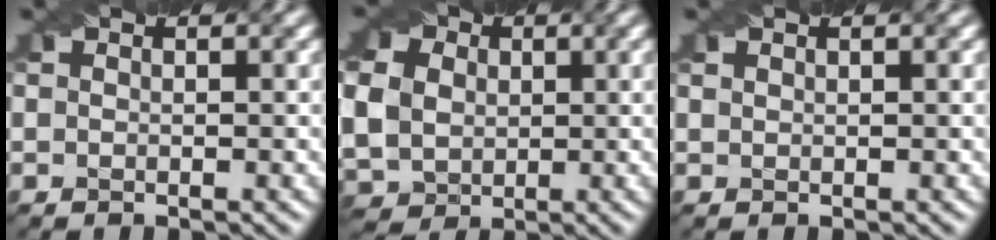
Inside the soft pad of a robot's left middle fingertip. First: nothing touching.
{"total": 9.7, "force": [1.8, 8.0, 5.2], "torque": [-0.105, 0.022, 0.018]}
{"total": 0.9, "force": [0.7, 0.3, 0.4], "torque": [-0.004, -0.006, 0.010]}